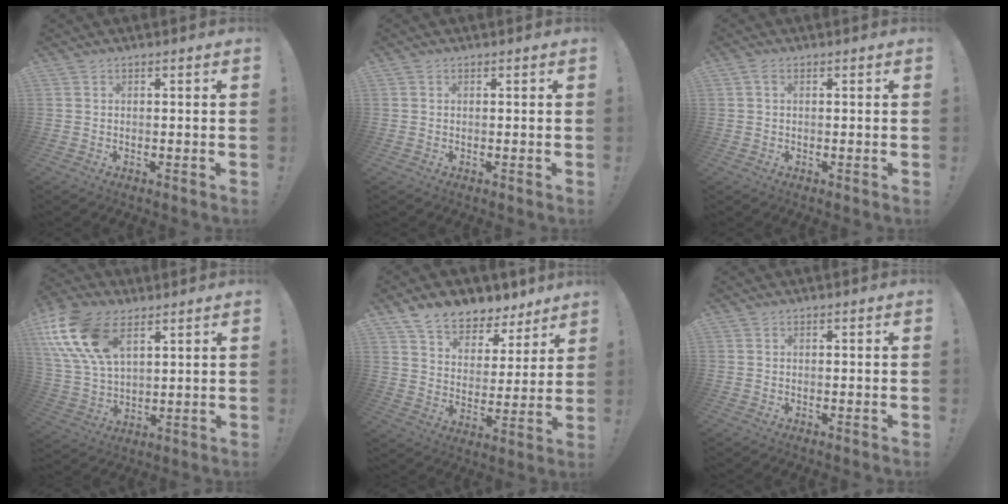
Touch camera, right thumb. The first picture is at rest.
{"total": 0.0}
{"total": 1.4, "force": [0.3, 0.6, 1.2], "torque": [-0.019, 0.002, 0.004]}
{"total": 18.2, "force": [8.9, 10.5, 11.9], "torque": [-0.252, -0.030, 0.164]}
{"total": 10.4, "force": [8.7, 4.9, 2.8], "torque": [-0.062, -0.069, 0.164]}
{"total": 0.0}